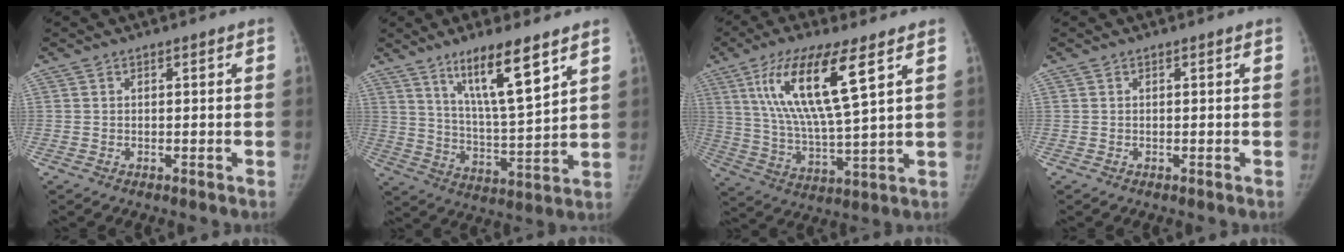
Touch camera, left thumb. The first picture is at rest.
{"total": 13.9, "force": [8.3, 2.4, 10.9], "torque": [-0.180, -0.053, 0.153]}
{"total": 16.4, "force": [7.2, 3.4, 14.3], "torque": [-0.284, -0.029, 0.136]}
{"total": 0.0}